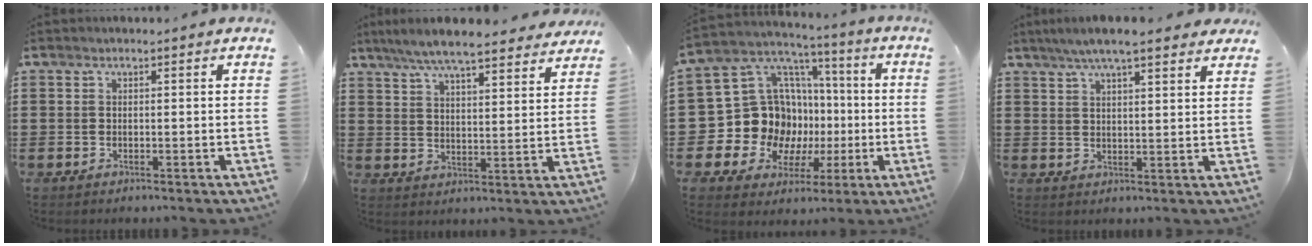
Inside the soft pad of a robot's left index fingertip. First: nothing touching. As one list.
[{"total": 7.1, "force": [6.4, 0.5, 3.1], "torque": [-0.081, -0.024, 0.114]}, {"total": 14.2, "force": [-1.9, 13.2, 4.9], "torque": [-0.129, -0.025, -0.013]}, {"total": 6.1, "force": [5.0, 0.8, 3.4], "torque": [-0.077, -0.003, 0.089]}]